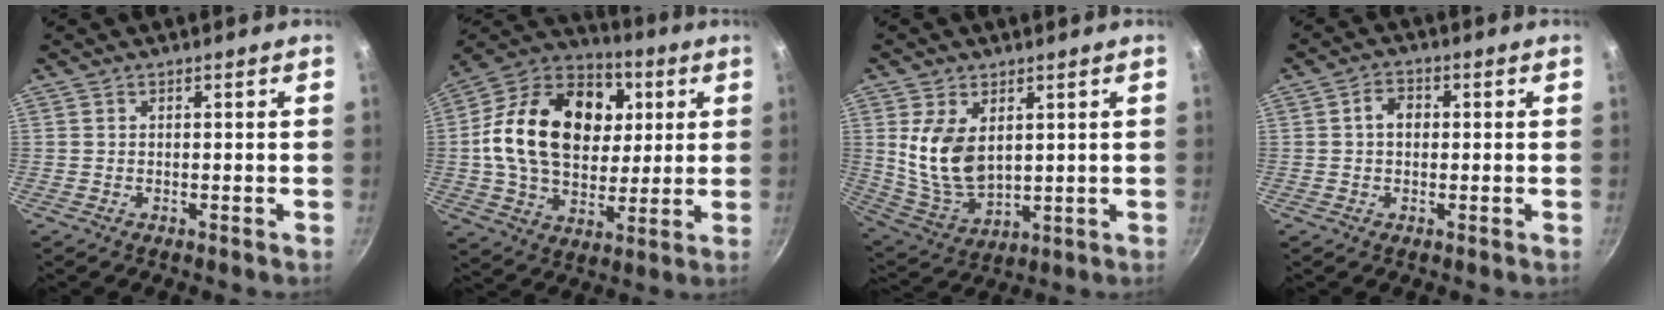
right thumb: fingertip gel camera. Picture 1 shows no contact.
{"total": 24.8, "force": [4.5, 17.7, 16.8], "torque": [-0.266, 0.014, 0.070]}
{"total": 11.9, "force": [2.9, 7.3, 9.0], "torque": [-0.160, -0.031, 0.073]}
{"total": 3.9, "force": [0.4, 3.0, 2.6], "torque": [-0.027, 0.011, 0.001]}